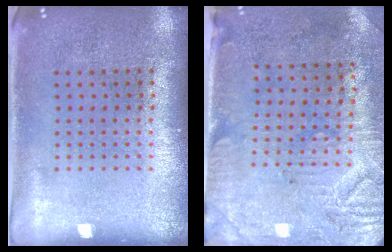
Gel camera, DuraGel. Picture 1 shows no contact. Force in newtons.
{"total": 3.1, "press": 2.6, "slide": 1.6}